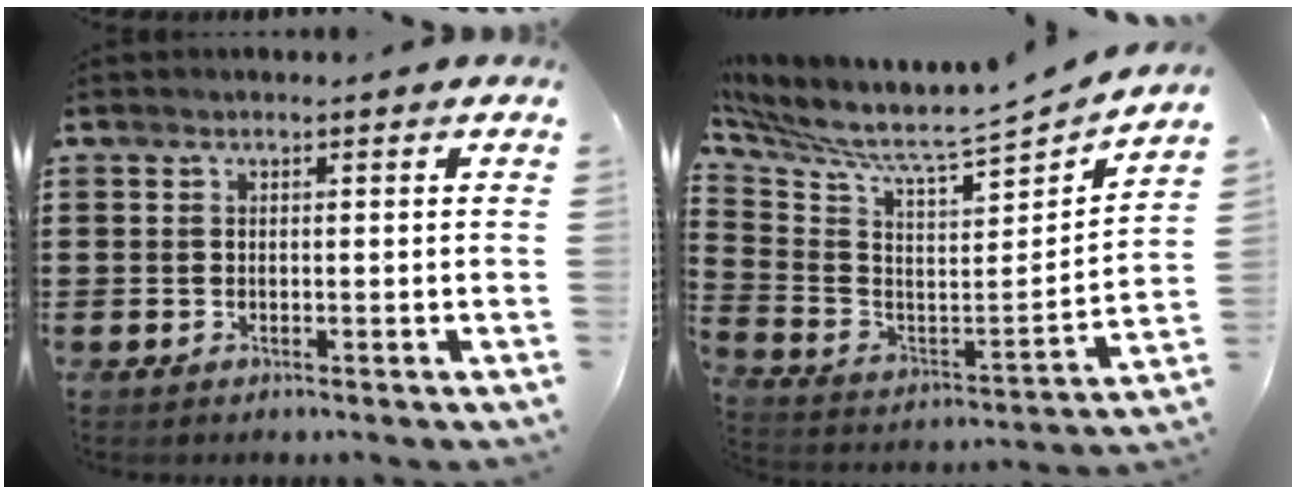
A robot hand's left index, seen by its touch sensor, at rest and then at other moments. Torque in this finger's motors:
{"motor_torque": [2.14, 0.00, 0.83, 0.21]}